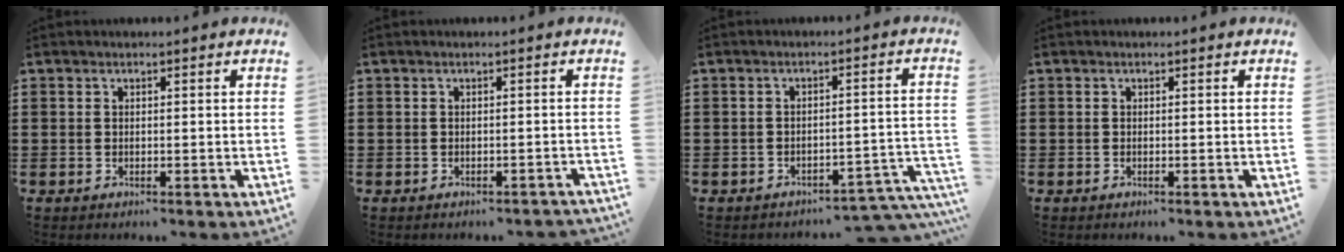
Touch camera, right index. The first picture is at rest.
{"total": 0.6, "force": [-0.5, 0.2, 0.2], "torque": [-0.006, -0.001, -0.010]}
{"total": 3.3, "force": [-3.0, 0.5, 1.3], "torque": [-0.024, 0.000, -0.062]}
{"total": 0.0}